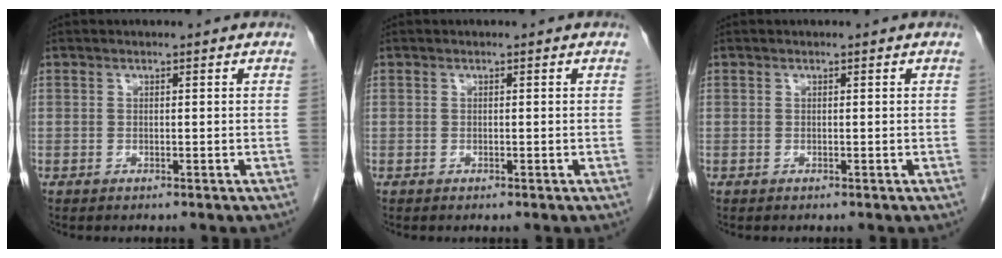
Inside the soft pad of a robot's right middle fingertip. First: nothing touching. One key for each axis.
{"total": 0.0}
{"total": 0.0}